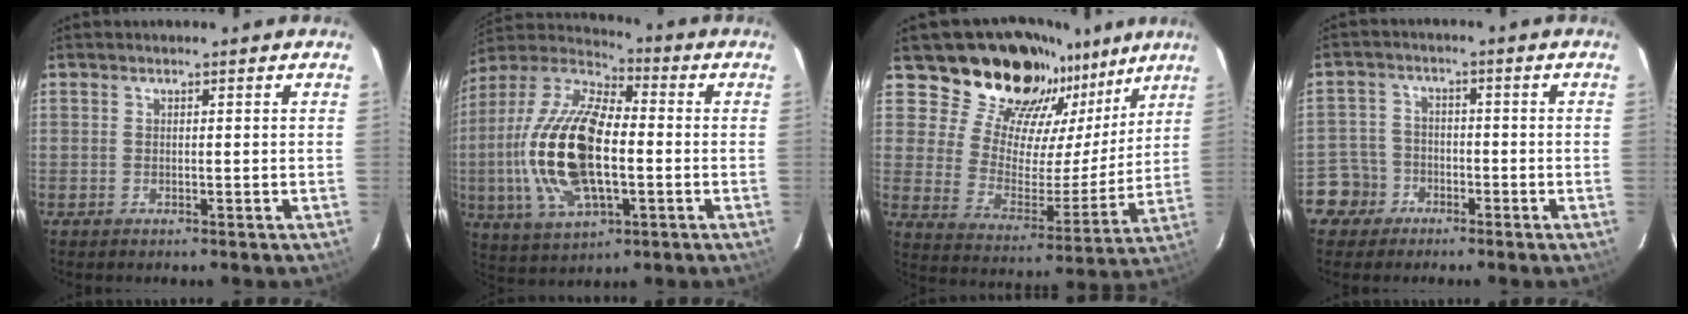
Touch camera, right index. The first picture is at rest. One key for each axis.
{"total": 21.8, "fx": -2.5, "fy": 10.1, "fz": 19.2, "tx": -0.403, "ty": 0.001, "tz": -0.048}
{"total": 21.1, "fx": 15.6, "fy": 11.6, "fz": 8.1, "tx": -0.136, "ty": 0.000, "tz": 0.263}
{"total": 5.6, "fx": -3.1, "fy": 4.7, "fz": 0.0, "tx": -0.010, "ty": 0.025, "tz": -0.062}